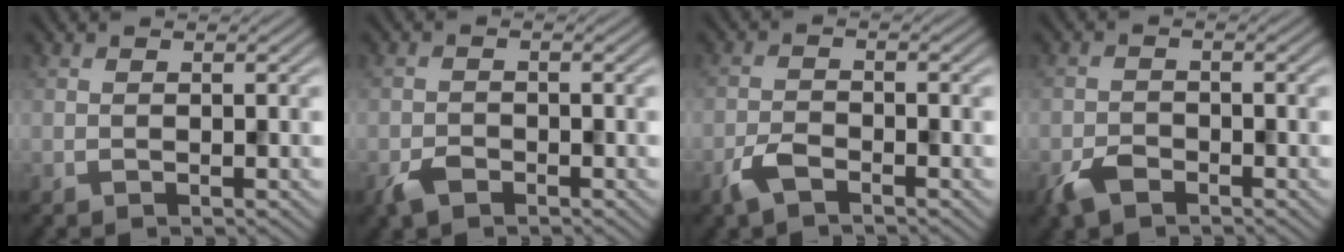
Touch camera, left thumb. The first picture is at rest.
{"total": 2.5, "force": [-1.7, 1.3, 1.3], "torque": [-0.027, -0.002, -0.038]}
{"total": 3.1, "force": [-2.2, 1.2, 1.9], "torque": [-0.044, 0.000, -0.052]}
{"total": 3.3, "force": [-2.3, 1.7, 1.7], "torque": [-0.037, -0.004, -0.052]}